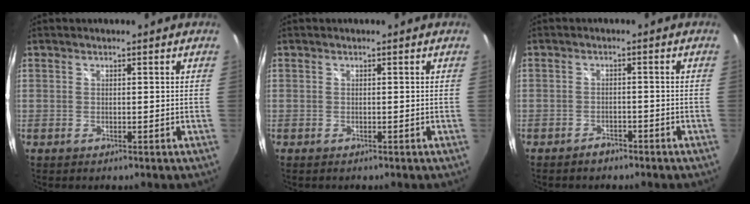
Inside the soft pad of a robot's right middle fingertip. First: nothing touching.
{"total": 0.0}
{"total": 2.4, "force": [-2.0, 1.1, 0.5], "torque": [-0.014, 0.005, -0.029]}